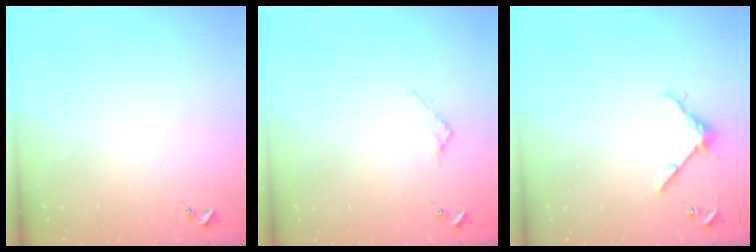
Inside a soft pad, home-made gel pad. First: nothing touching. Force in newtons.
{"total": 2.4, "press": 2.3, "slide": 0.3}
{"total": 4.0, "press": 4.0, "slide": 0.4}